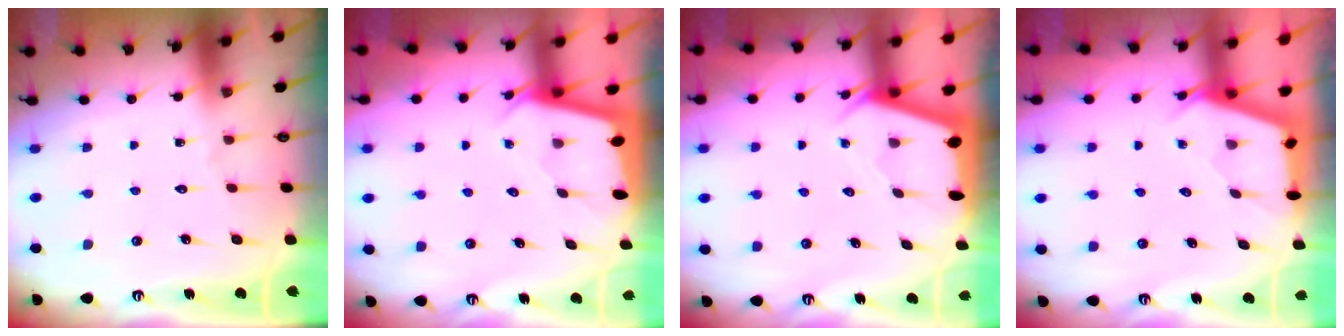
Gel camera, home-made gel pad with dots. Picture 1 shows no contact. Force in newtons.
{"total": 1.9, "press": 1.9, "slide": 0.3}
{"total": 2.4, "press": 2.4, "slide": 0.2}
{"total": 2.6, "press": 2.6, "slide": 0.4}